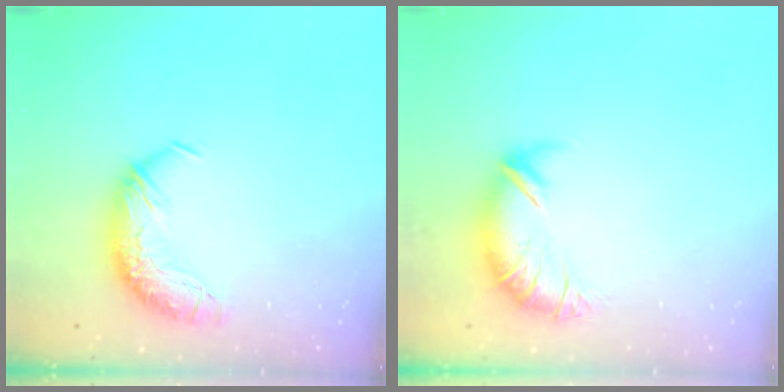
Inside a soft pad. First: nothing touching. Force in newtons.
{"total": 2.6, "press": 1.5, "slide": 2.1}